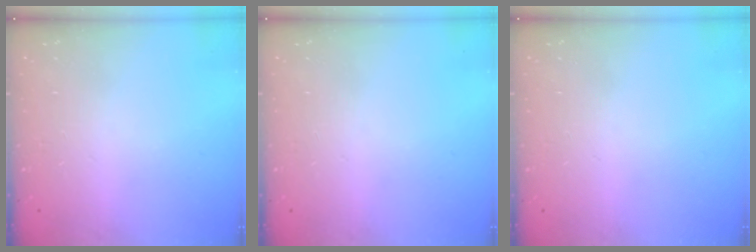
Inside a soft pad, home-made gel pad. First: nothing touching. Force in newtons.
{"total": 0.0}
{"total": 0.0}